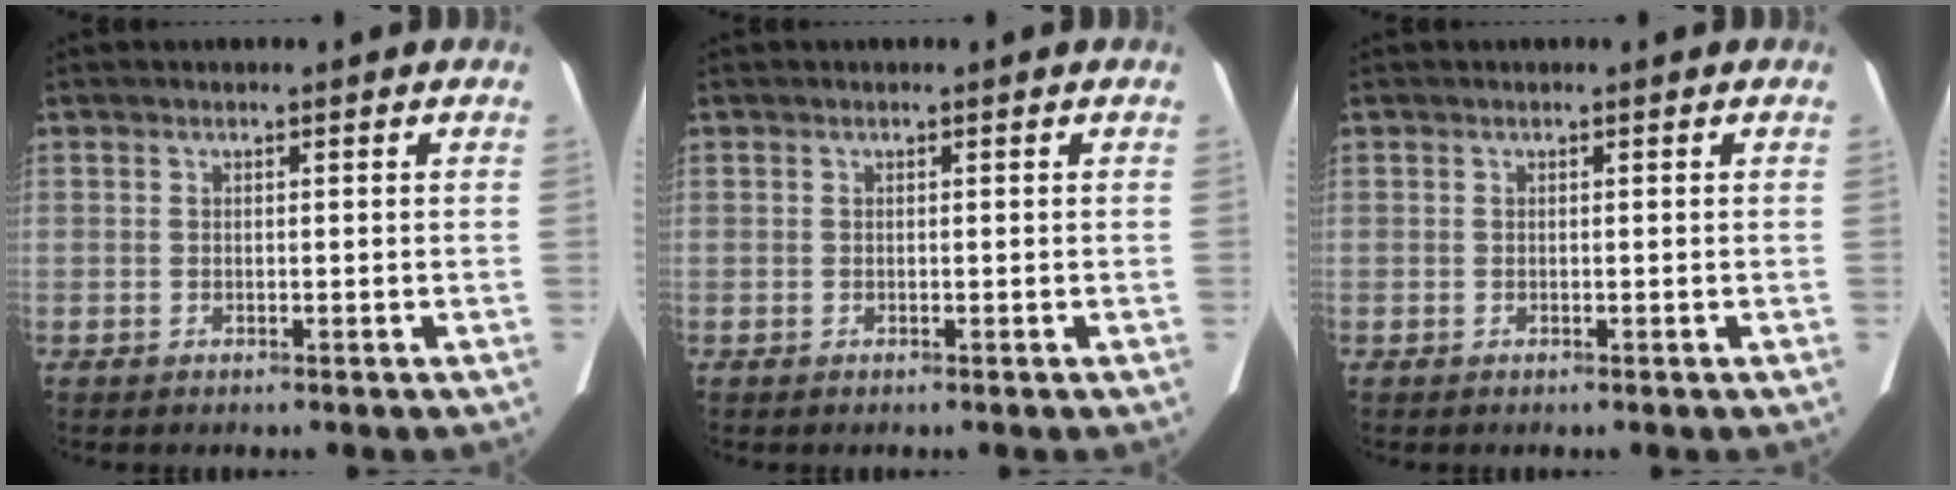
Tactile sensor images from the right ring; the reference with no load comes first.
{"total": 0.0}
{"total": 0.0}